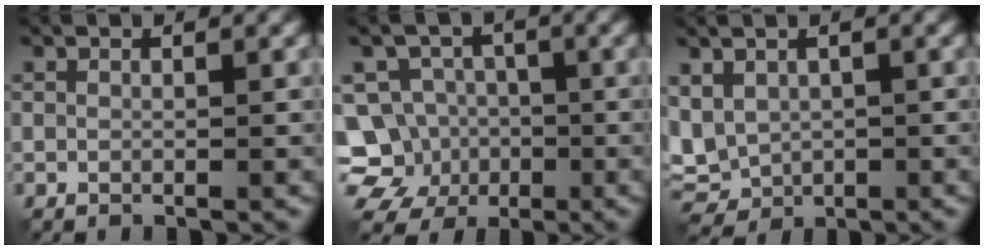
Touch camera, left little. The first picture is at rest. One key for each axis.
{"total": 9.1, "fx": -2.8, "fy": 8.4, "fz": 2.1, "tx": -0.044, "ty": 0.008, "tz": -0.073}
{"total": 4.1, "fx": 0.3, "fy": 3.2, "fz": 2.5, "tx": -0.059, "ty": -0.007, "tz": 0.010}